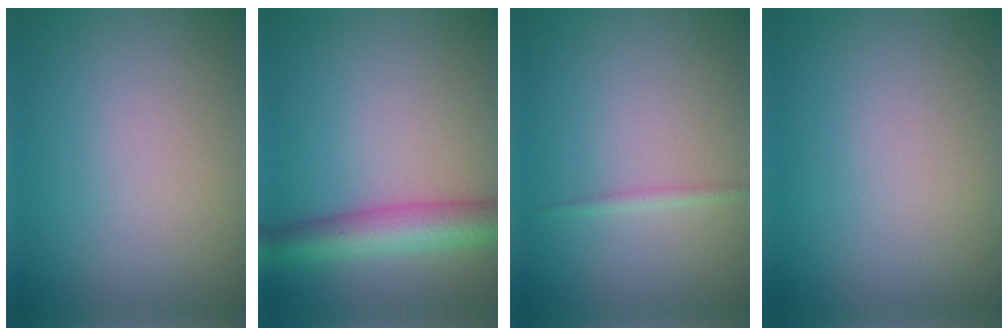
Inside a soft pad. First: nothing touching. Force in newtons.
{"total": 5.7, "press": 5.7, "slide": 0.1}
{"total": 0.7, "press": 0.7, "slide": 0.0}
{"total": 0.0}